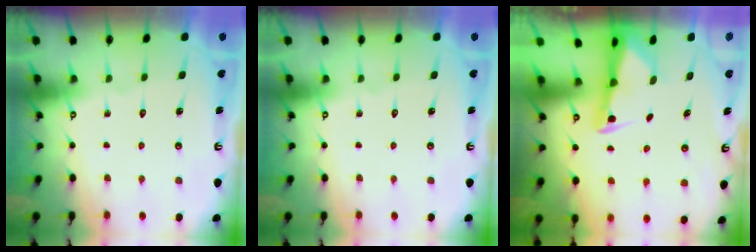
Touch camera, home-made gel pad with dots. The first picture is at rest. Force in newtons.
{"total": 0.0}
{"total": 2.2, "press": 2.2, "slide": 0.5}